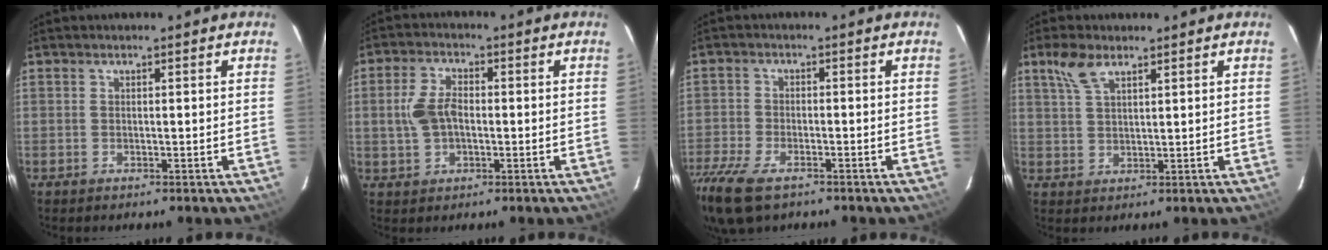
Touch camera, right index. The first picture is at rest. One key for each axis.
{"total": 6.7, "fx": -0.2, "fy": 4.2, "fz": 5.2, "tx": -0.109, "ty": 0.008, "tz": 0.003}
{"total": 13.3, "fx": -9.0, "fy": 5.8, "fz": 7.7, "tx": -0.201, "ty": -0.050, "tz": -0.171}
{"total": 5.1, "fx": 3.3, "fy": 2.1, "fz": 3.2, "tx": -0.066, "ty": 0.010, "tz": 0.067}